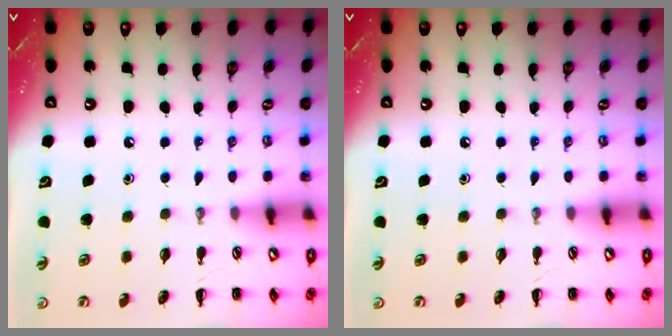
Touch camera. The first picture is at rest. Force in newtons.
{"total": 0.0}